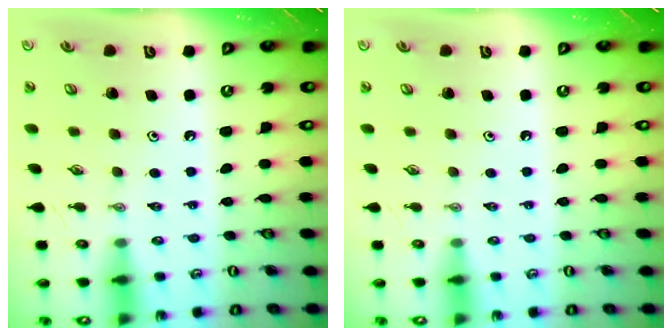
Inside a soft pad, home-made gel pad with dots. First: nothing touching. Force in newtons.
{"total": 0.0}